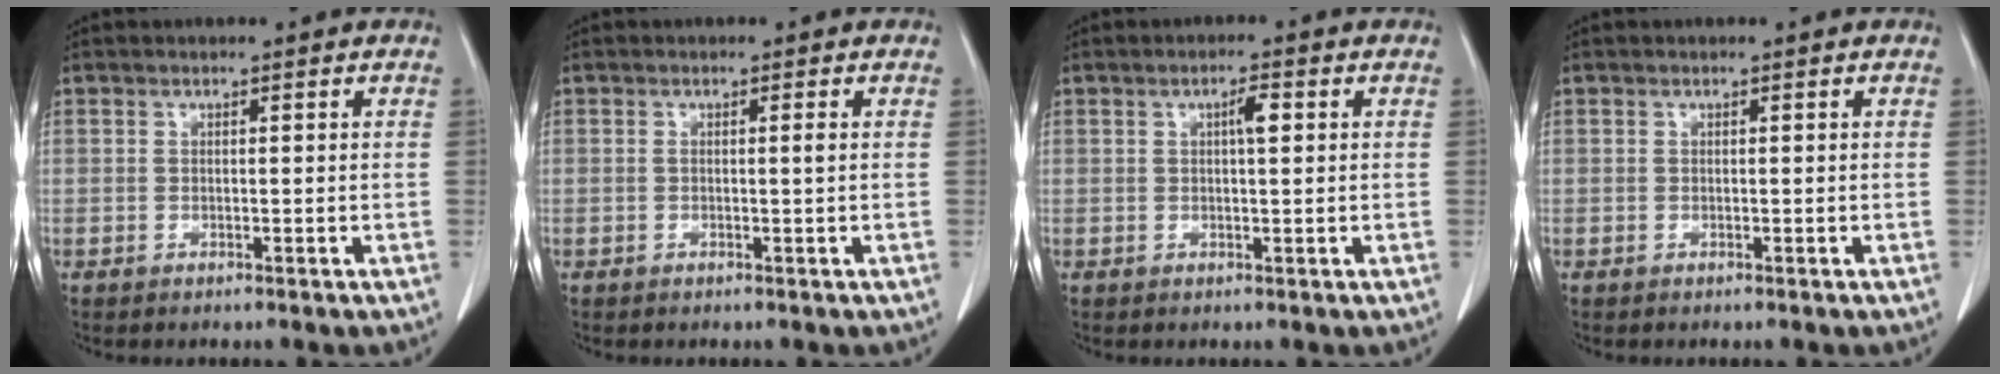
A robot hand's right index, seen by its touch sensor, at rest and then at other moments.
{"total": 0.8, "force": [0.0, -0.2, 0.8], "torque": [-0.013, -0.001, -0.001]}
{"total": 2.4, "force": [0.6, 0.4, 2.3], "torque": [-0.039, 0.003, 0.009]}
{"total": 0.0}